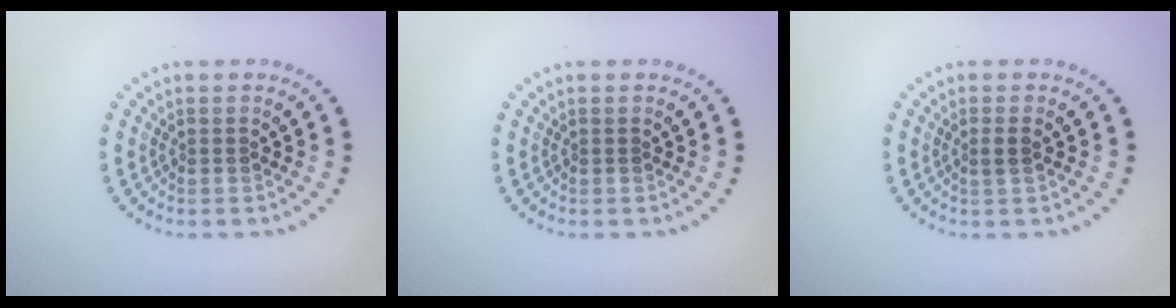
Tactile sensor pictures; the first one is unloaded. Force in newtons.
{"total": 0.0}
{"total": 1.1, "press": 1.0, "slide": 0.5}